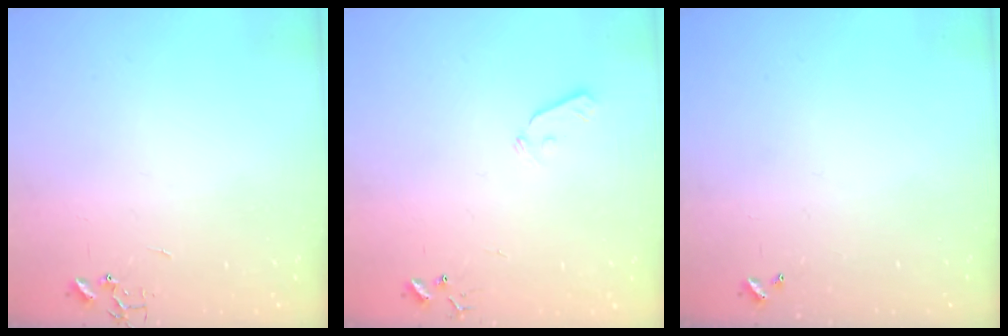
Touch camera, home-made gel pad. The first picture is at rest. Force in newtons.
{"total": 5.8, "press": 5.8, "slide": 0.5}
{"total": 0.0}